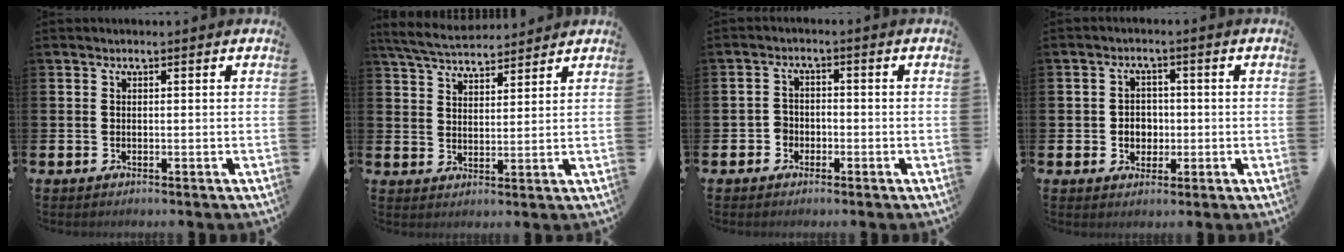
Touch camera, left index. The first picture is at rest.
{"total": 5.6, "force": [5.4, 1.0, 1.1], "torque": [-0.040, -0.026, 0.099]}
{"total": 2.3, "force": [-1.5, 1.8, 0.2], "torque": [-0.010, 0.006, -0.034]}
{"total": 3.0, "force": [-0.4, 2.7, 1.1], "torque": [-0.008, -0.001, -0.017]}